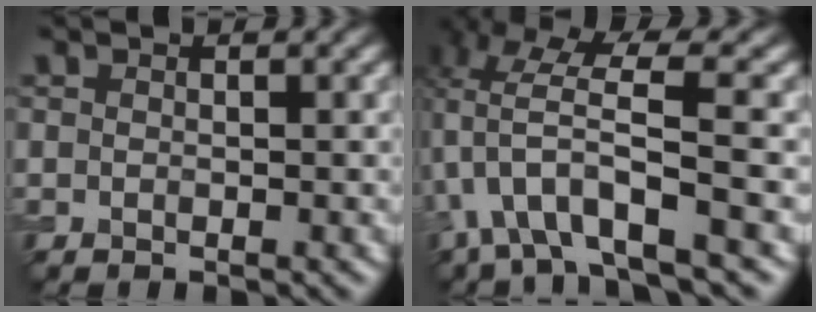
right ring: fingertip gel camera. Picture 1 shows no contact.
{"total": 7.2, "force": [-0.3, 2.2, 6.8], "torque": [-0.137, 0.001, -0.014]}